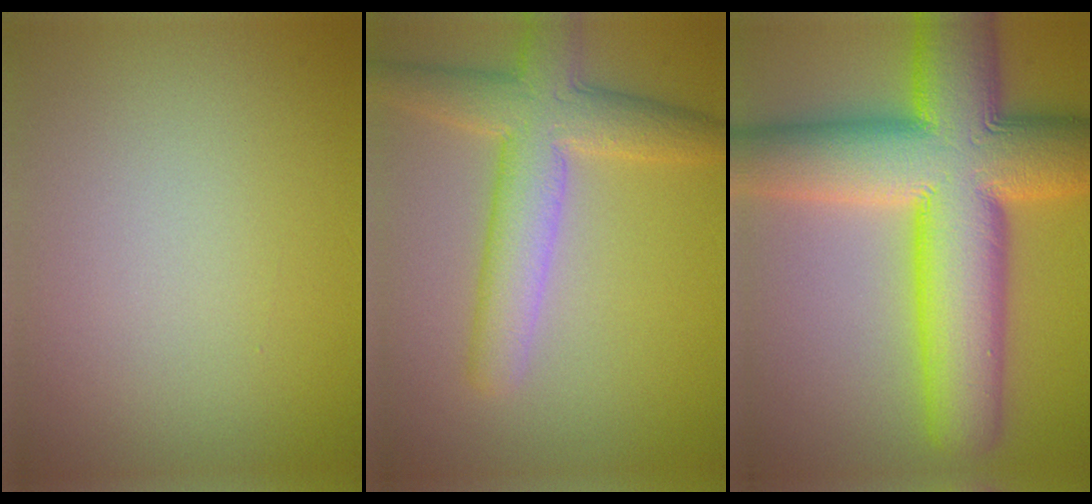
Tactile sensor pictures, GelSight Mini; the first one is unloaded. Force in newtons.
{"total": 6.1, "press": 6.1, "slide": 0.3}
{"total": 15.4, "press": 15.4, "slide": 0.5}